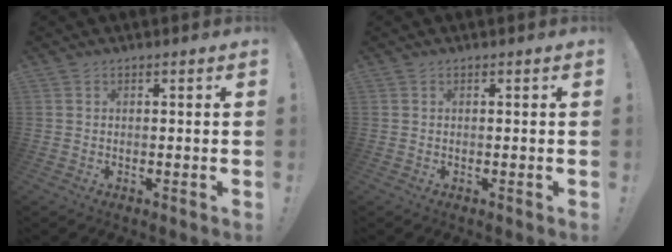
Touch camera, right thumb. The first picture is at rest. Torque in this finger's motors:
{"motor_torque": [0.00, 0.00, 0.02, 0.02, 0.00]}